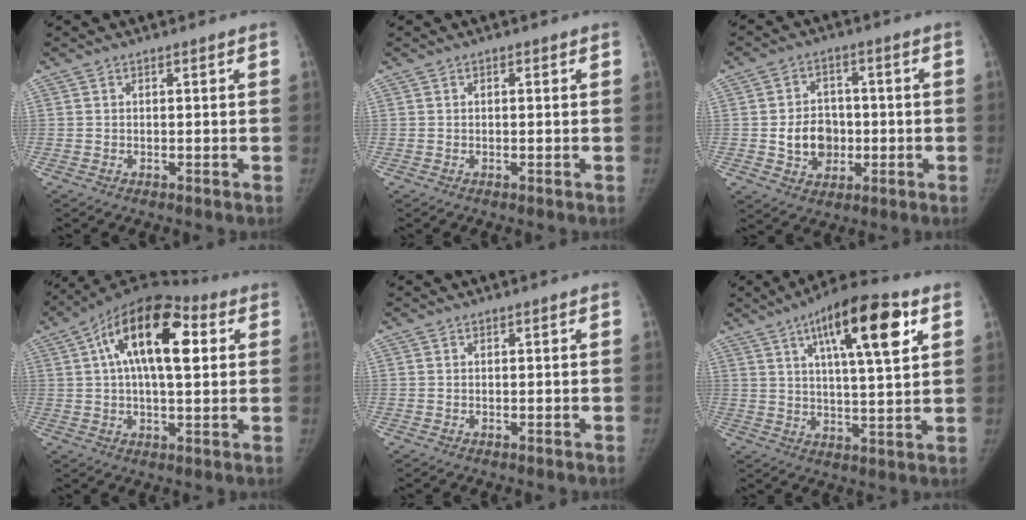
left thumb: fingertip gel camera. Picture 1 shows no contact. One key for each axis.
{"total": 0.5, "fx": 0.1, "fy": 0.3, "fz": 0.5, "tx": -0.009, "ty": 0.001, "tz": 0.001}
{"total": 8.7, "fx": -1.2, "fy": 7.2, "fz": 4.7, "tx": -0.043, "ty": 0.013, "tz": -0.014}
{"total": 18.8, "fx": 5.2, "fy": 8.7, "fz": 15.8, "tx": -0.246, "ty": 0.016, "tz": 0.071}
{"total": 0.0}
{"total": 16.8, "fx": 7.4, "fy": 4.5, "fz": 14.4, "tx": -0.208, "ty": -0.015, "tz": 0.113}